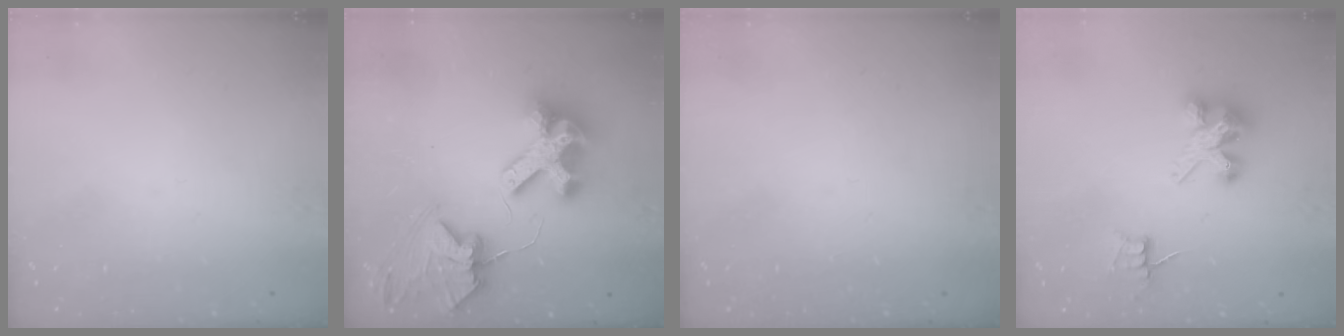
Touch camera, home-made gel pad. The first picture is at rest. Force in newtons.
{"total": 12.4, "press": 12.4, "slide": 1.3}
{"total": 0.0}
{"total": 6.8, "press": 6.8, "slide": 0.5}